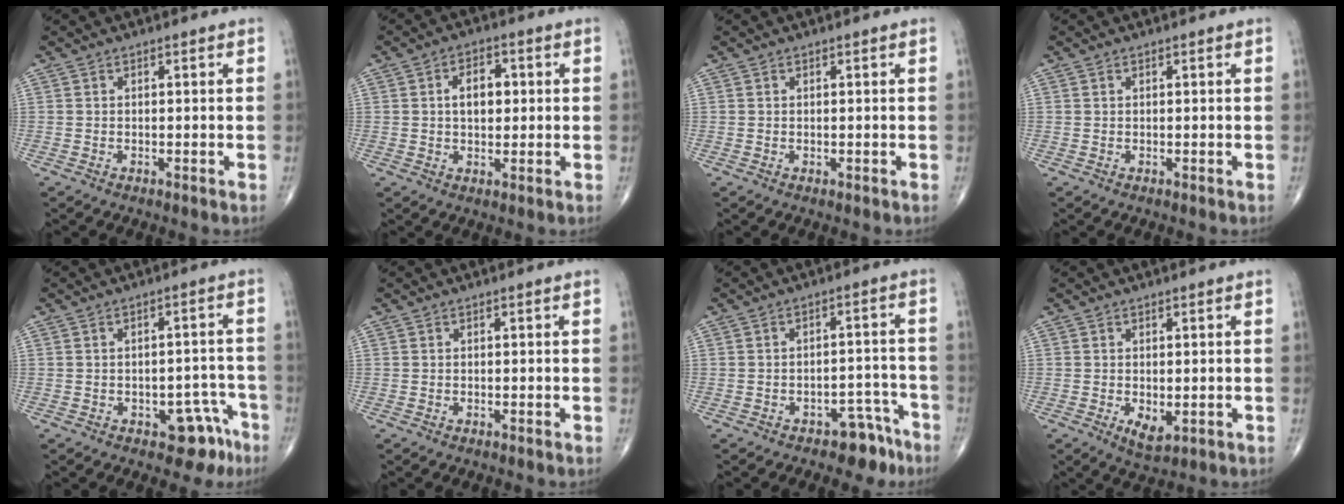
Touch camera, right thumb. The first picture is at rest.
{"total": 6.0, "force": [0.9, 3.8, 4.6], "torque": [-0.058, 0.007, 0.010]}
{"total": 0.0}
{"total": 0.0}
{"total": 6.6, "force": [-3.7, 3.8, 3.9], "torque": [-0.016, 0.034, -0.041]}
{"total": 0.0}
{"total": 5.9, "force": [-4.2, 3.3, 2.3], "torque": [-0.005, 0.049, -0.056]}
{"total": 3.6, "force": [-0.7, 1.9, 3.0], "torque": [-0.046, -0.010, -0.003]}